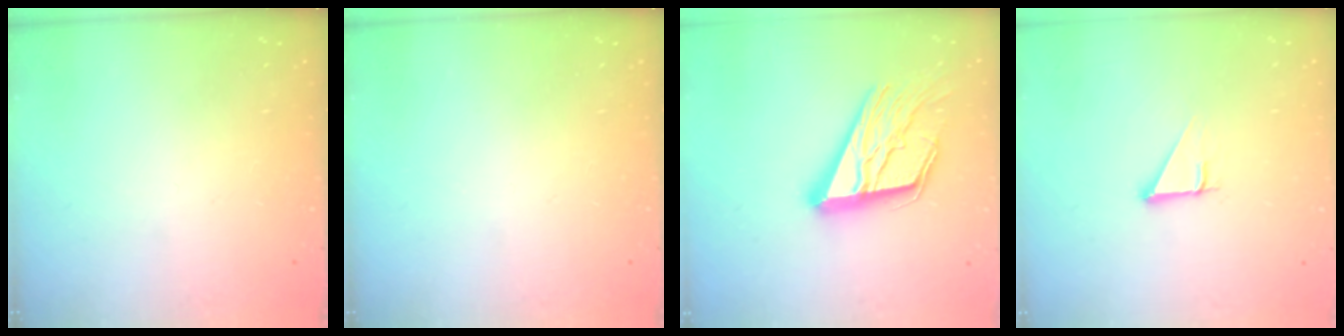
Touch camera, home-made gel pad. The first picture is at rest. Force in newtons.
{"total": 0.0}
{"total": 20.2, "press": 20.0, "slide": 2.6}
{"total": 2.8, "press": 2.8, "slide": 0.0}